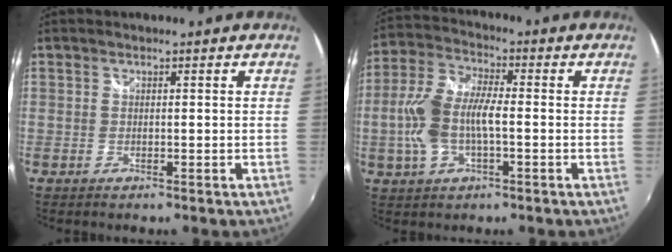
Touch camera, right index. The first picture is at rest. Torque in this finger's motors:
{"motor_torque": [1.45, -0.40, 0.66, 0.21]}